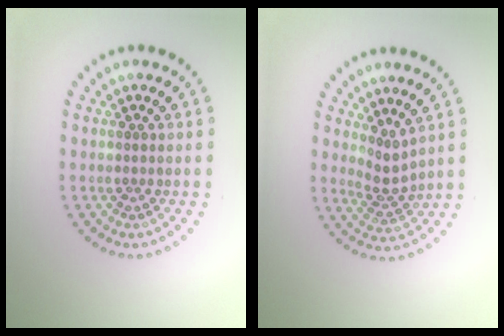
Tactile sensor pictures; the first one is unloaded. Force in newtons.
{"total": 2.2, "press": 1.5, "slide": 1.6}